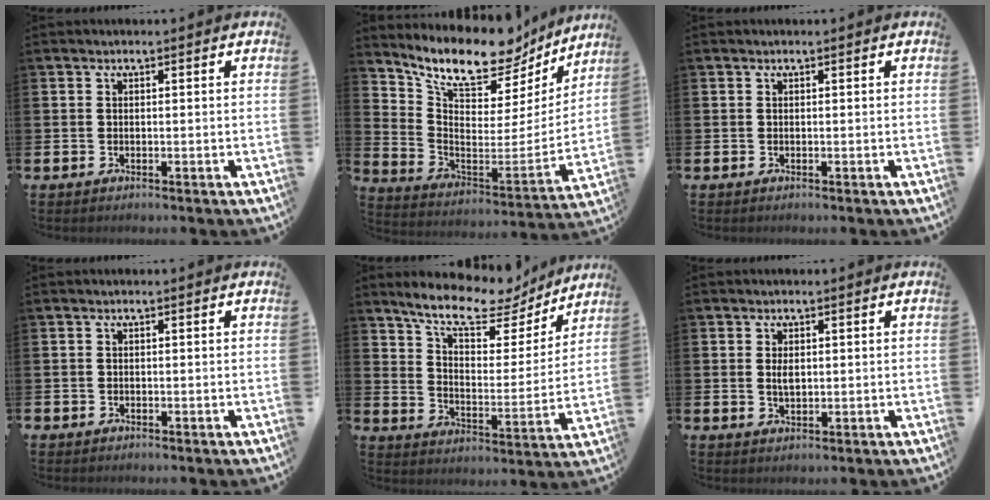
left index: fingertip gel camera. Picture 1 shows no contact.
{"total": 11.9, "force": [10.2, 4.1, 4.4], "torque": [-0.113, -0.077, 0.176]}
{"total": 0.0}
{"total": 0.5, "force": [-0.4, 0.4, 0.0], "torque": [-0.008, 0.007, -0.008]}
{"total": 10.8, "force": [9.4, 3.0, 4.3], "torque": [-0.109, -0.060, 0.161]}
{"total": 1.7, "force": [0.4, 0.9, 1.4], "torque": [-0.017, 0.001, 0.002]}